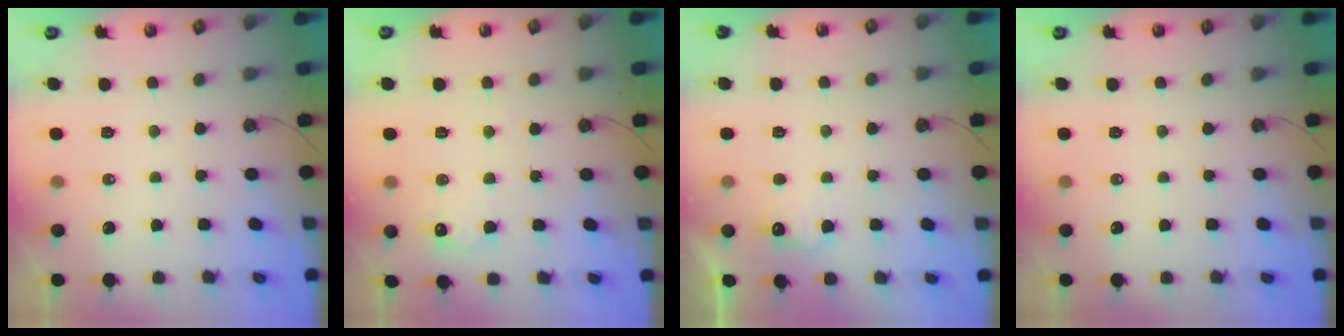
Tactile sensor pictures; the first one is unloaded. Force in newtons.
{"total": 6.9, "press": 6.9, "slide": 0.4}
{"total": 6.9, "press": 6.8, "slide": 1.2}
{"total": 0.0}